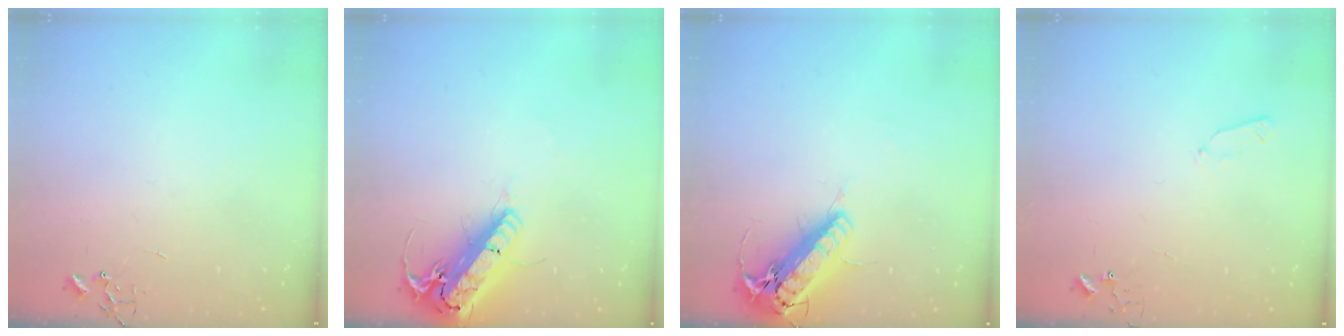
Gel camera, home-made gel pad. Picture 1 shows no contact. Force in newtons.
{"total": 20.0, "press": 19.6, "slide": 4.1}
{"total": 18.2, "press": 17.8, "slide": 3.8}
{"total": 3.4, "press": 3.4, "slide": 0.5}